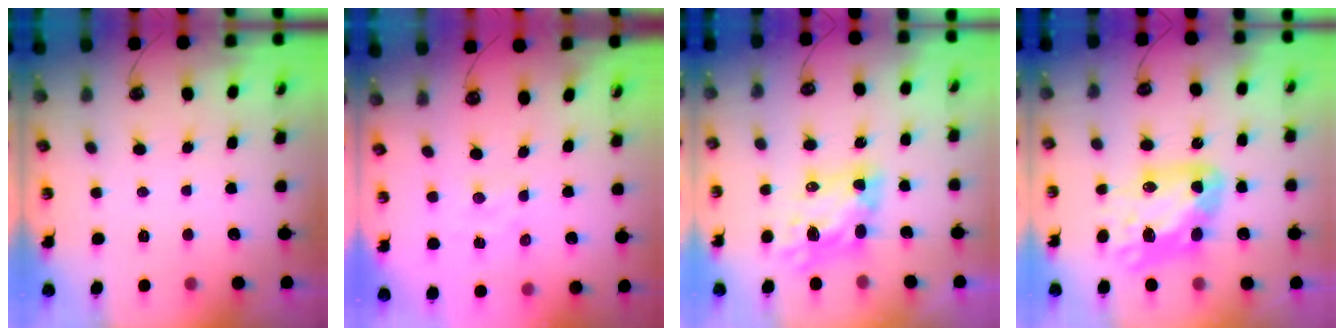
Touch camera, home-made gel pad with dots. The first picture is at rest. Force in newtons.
{"total": 2.0, "press": 2.0, "slide": 0.4}
{"total": 6.7, "press": 6.7, "slide": 0.4}
{"total": 12.7, "press": 12.7, "slide": 0.8}